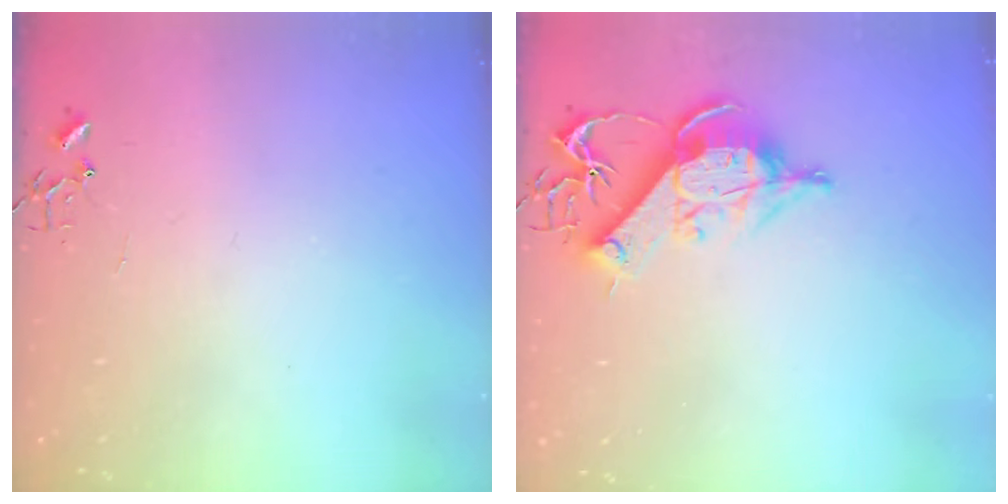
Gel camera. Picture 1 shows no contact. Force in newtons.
{"total": 12.3, "press": 12.1, "slide": 2.0}